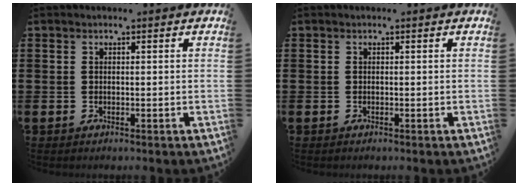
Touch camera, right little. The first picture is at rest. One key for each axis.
{"total": 0.0}